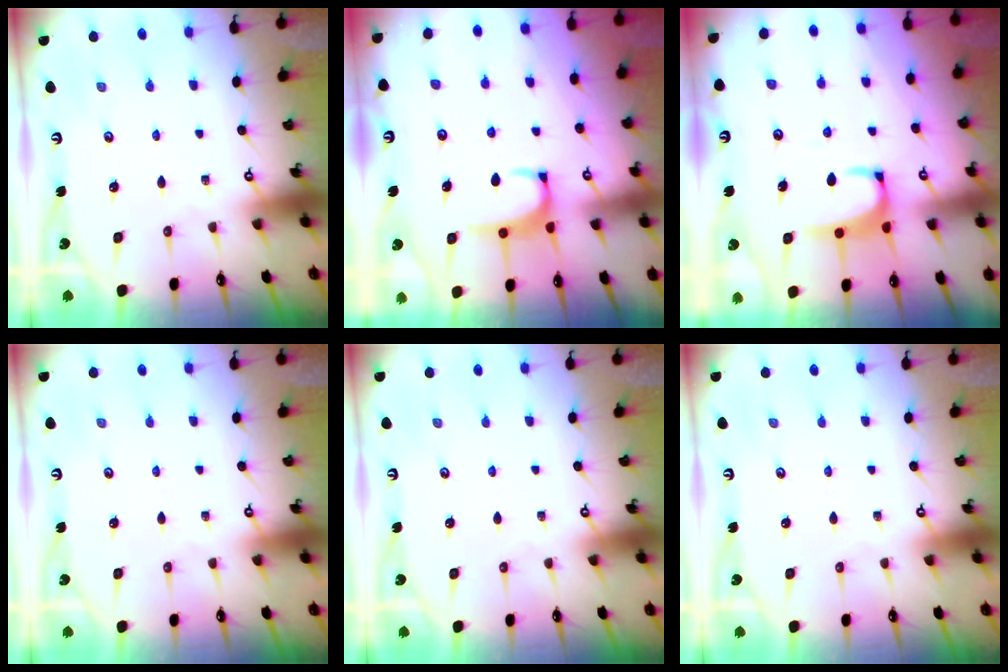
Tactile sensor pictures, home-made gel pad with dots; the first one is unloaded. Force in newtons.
{"total": 2.3, "press": 2.3, "slide": 0.6}
{"total": 2.9, "press": 2.8, "slide": 0.7}
{"total": 0.0}
{"total": 0.0}
{"total": 0.0}